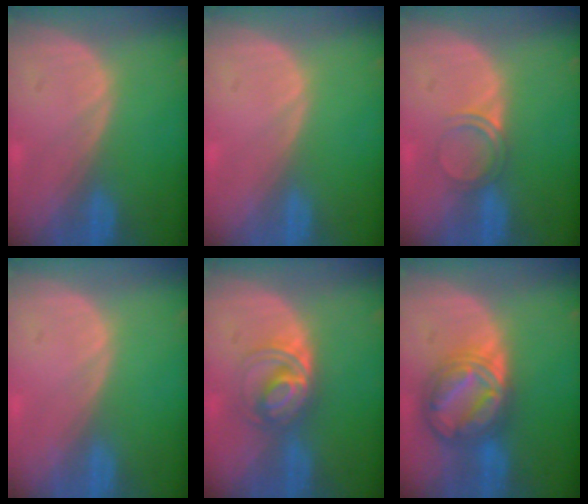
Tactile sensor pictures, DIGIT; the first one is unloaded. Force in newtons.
{"total": 0.0}
{"total": 2.9, "press": 2.6, "slide": 1.1}
{"total": 0.0}
{"total": 5.6, "press": 5.3, "slide": 1.7}
{"total": 8.6, "press": 8.5, "slide": 0.6}